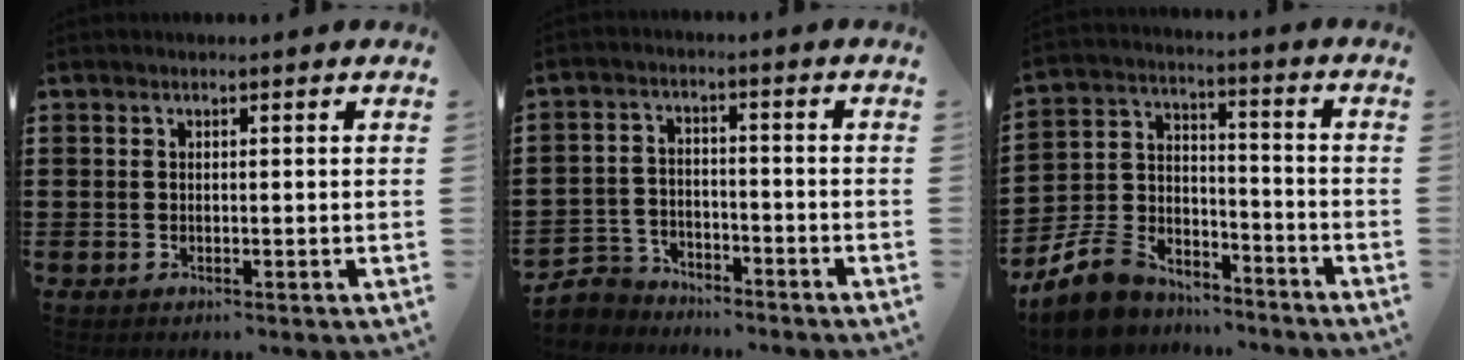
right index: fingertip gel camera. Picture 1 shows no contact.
{"total": 4.6, "force": [-4.3, 1.7, 0.2], "torque": [-0.032, 0.001, -0.096]}
{"total": 8.0, "force": [-7.0, 3.5, 1.7], "torque": [-0.064, 0.014, -0.142]}